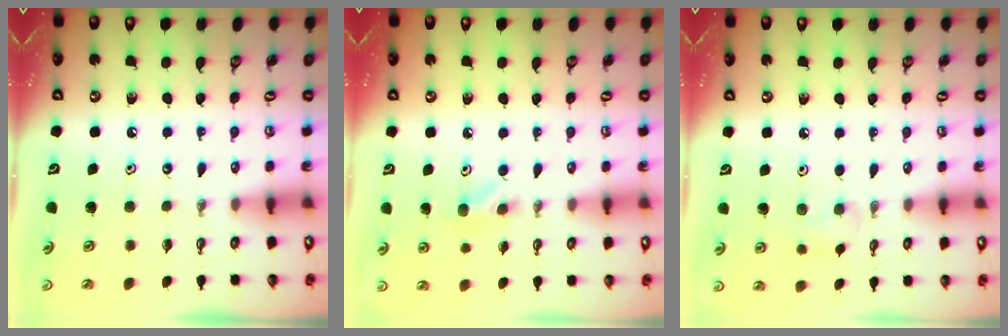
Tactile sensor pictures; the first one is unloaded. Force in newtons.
{"total": 4.9, "press": 4.8, "slide": 0.7}
{"total": 6.7, "press": 6.7, "slide": 0.9}